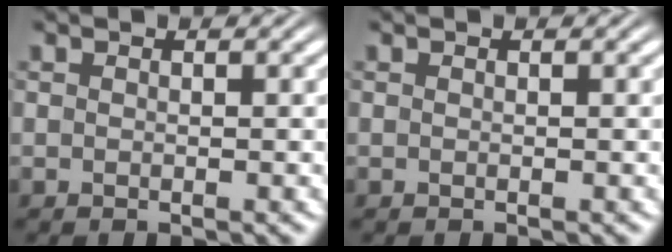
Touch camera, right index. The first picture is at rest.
{"total": 0.0}